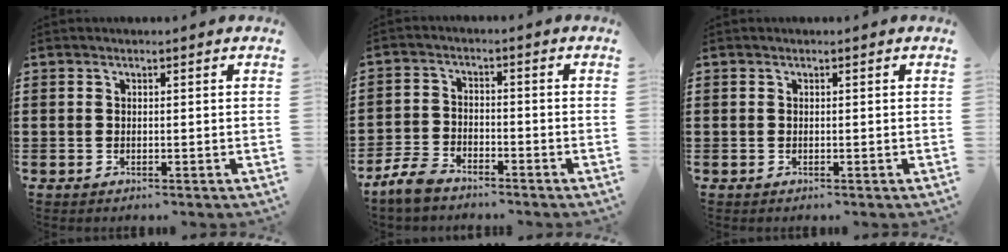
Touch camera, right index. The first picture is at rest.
{"total": 4.1, "force": [-3.6, 1.1, 1.6], "torque": [-0.050, 0.003, -0.078]}
{"total": 0.0}